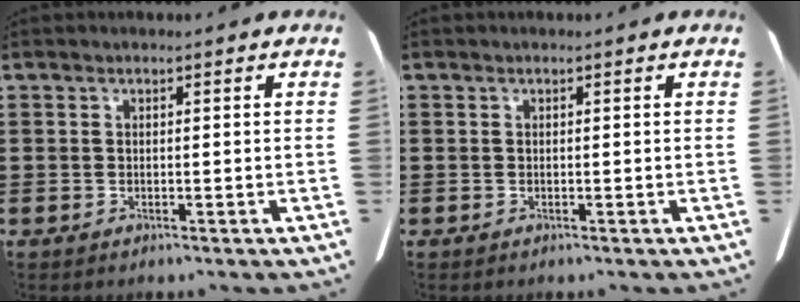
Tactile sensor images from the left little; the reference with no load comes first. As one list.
[{"total": 0.0}]